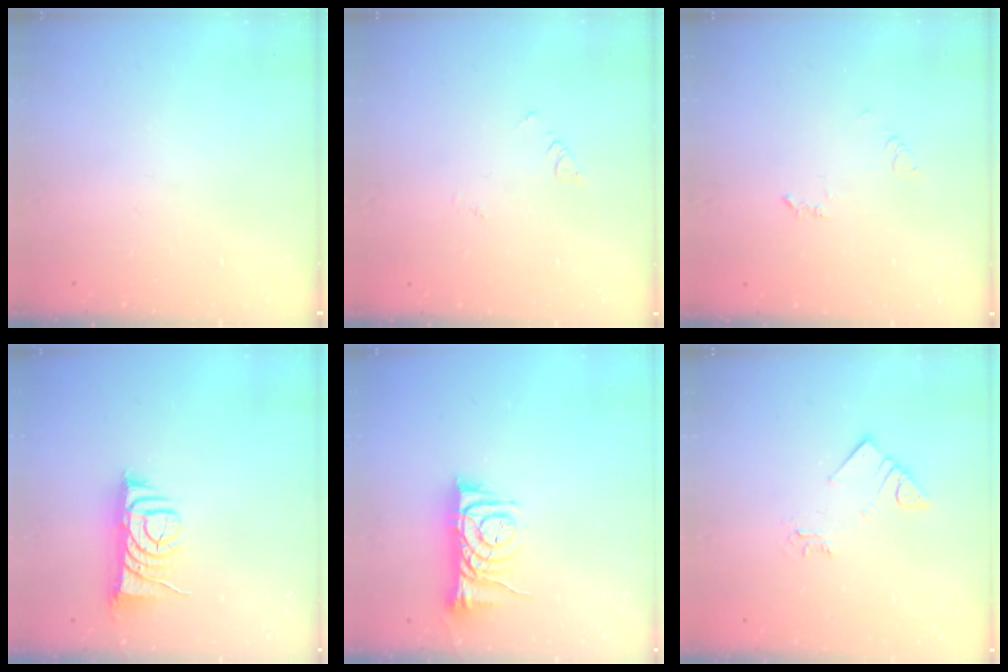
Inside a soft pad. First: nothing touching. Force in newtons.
{"total": 1.9, "press": 1.9, "slide": 0.4}
{"total": 4.1, "press": 4.0, "slide": 0.5}
{"total": 8.3, "press": 8.2, "slide": 0.8}
{"total": 8.0, "press": 8.0, "slide": 0.1}
{"total": 3.0, "press": 3.0, "slide": 0.0}